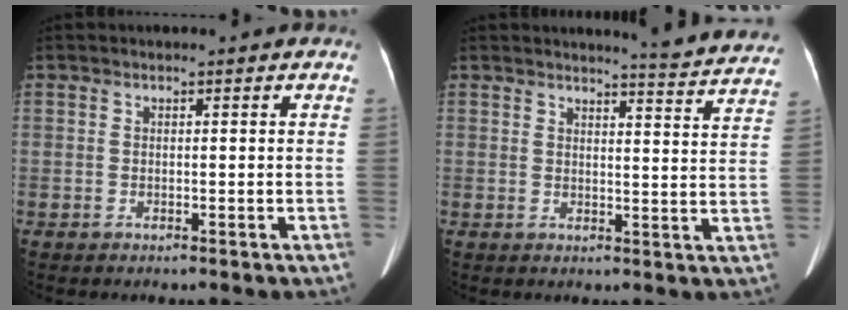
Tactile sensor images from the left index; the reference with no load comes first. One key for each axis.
{"total": 10.7, "fx": 10.5, "fy": -0.4, "fz": 2.0, "tx": -0.022, "ty": -0.052, "tz": 0.104}